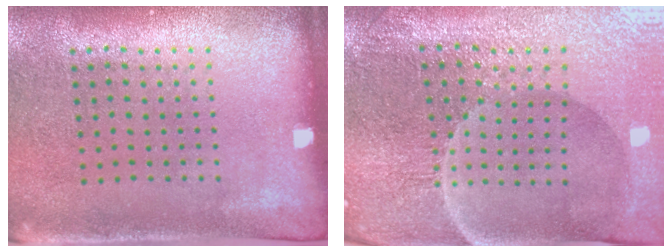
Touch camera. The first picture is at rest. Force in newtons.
{"total": 5.1, "press": 5.0, "slide": 1.3}